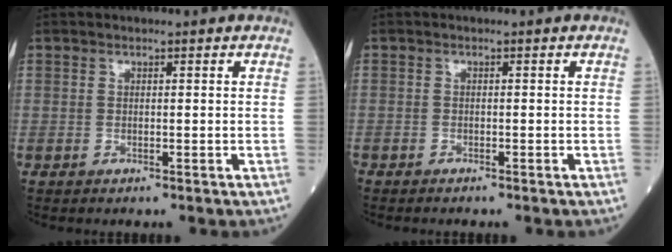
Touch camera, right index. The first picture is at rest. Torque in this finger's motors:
{"motor_torque": [0.79, -1.29, 0.09, 0.02]}